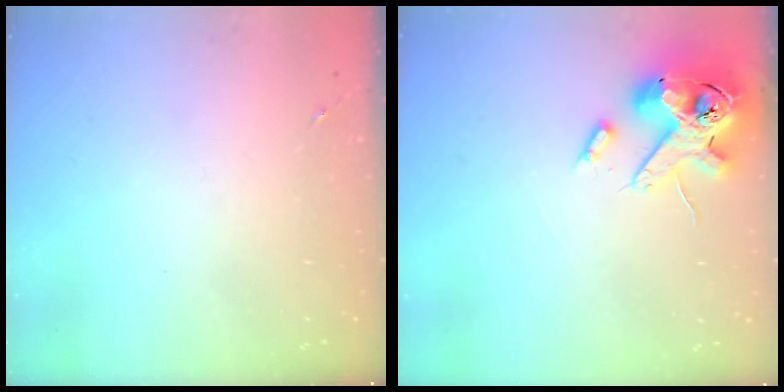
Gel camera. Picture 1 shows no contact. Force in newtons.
{"total": 15.9, "press": 15.7, "slide": 2.7}